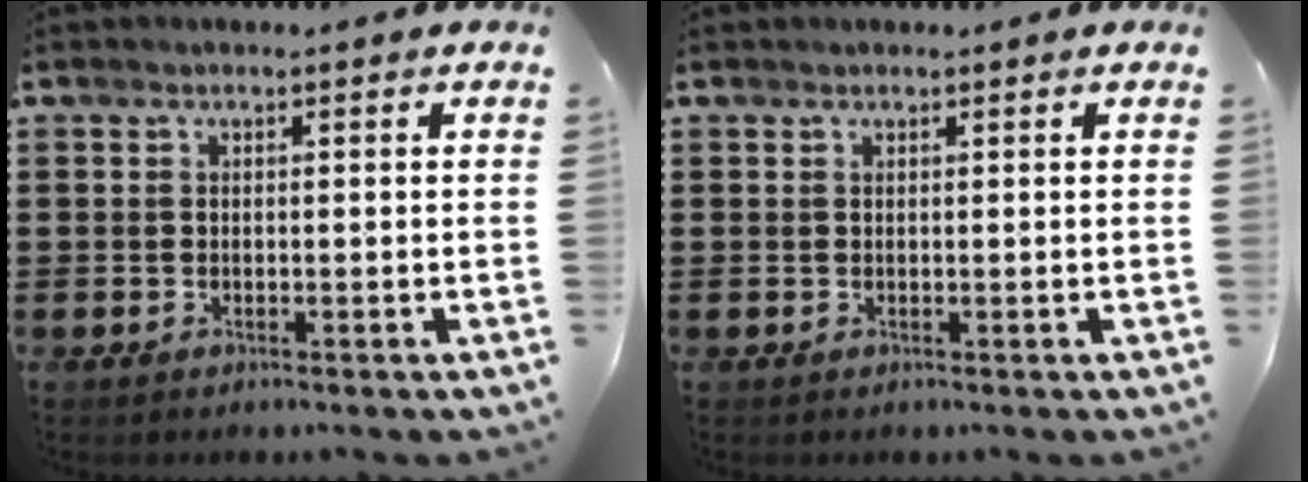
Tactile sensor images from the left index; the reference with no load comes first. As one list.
[{"total": 0.0}]